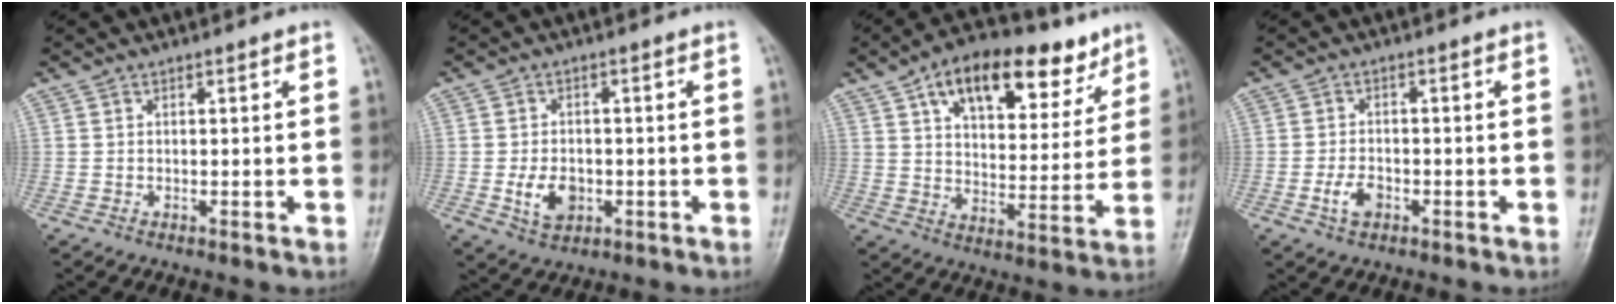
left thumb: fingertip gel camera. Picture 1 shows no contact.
{"total": 5.5, "force": [-1.3, 3.9, 3.7], "torque": [-0.054, 0.000, -0.017]}
{"total": 19.8, "force": [11.4, 10.0, 12.8], "torque": [-0.149, -0.024, 0.176]}
{"total": 3.6, "force": [-1.5, 2.2, 2.3], "torque": [-0.044, 0.010, -0.028]}